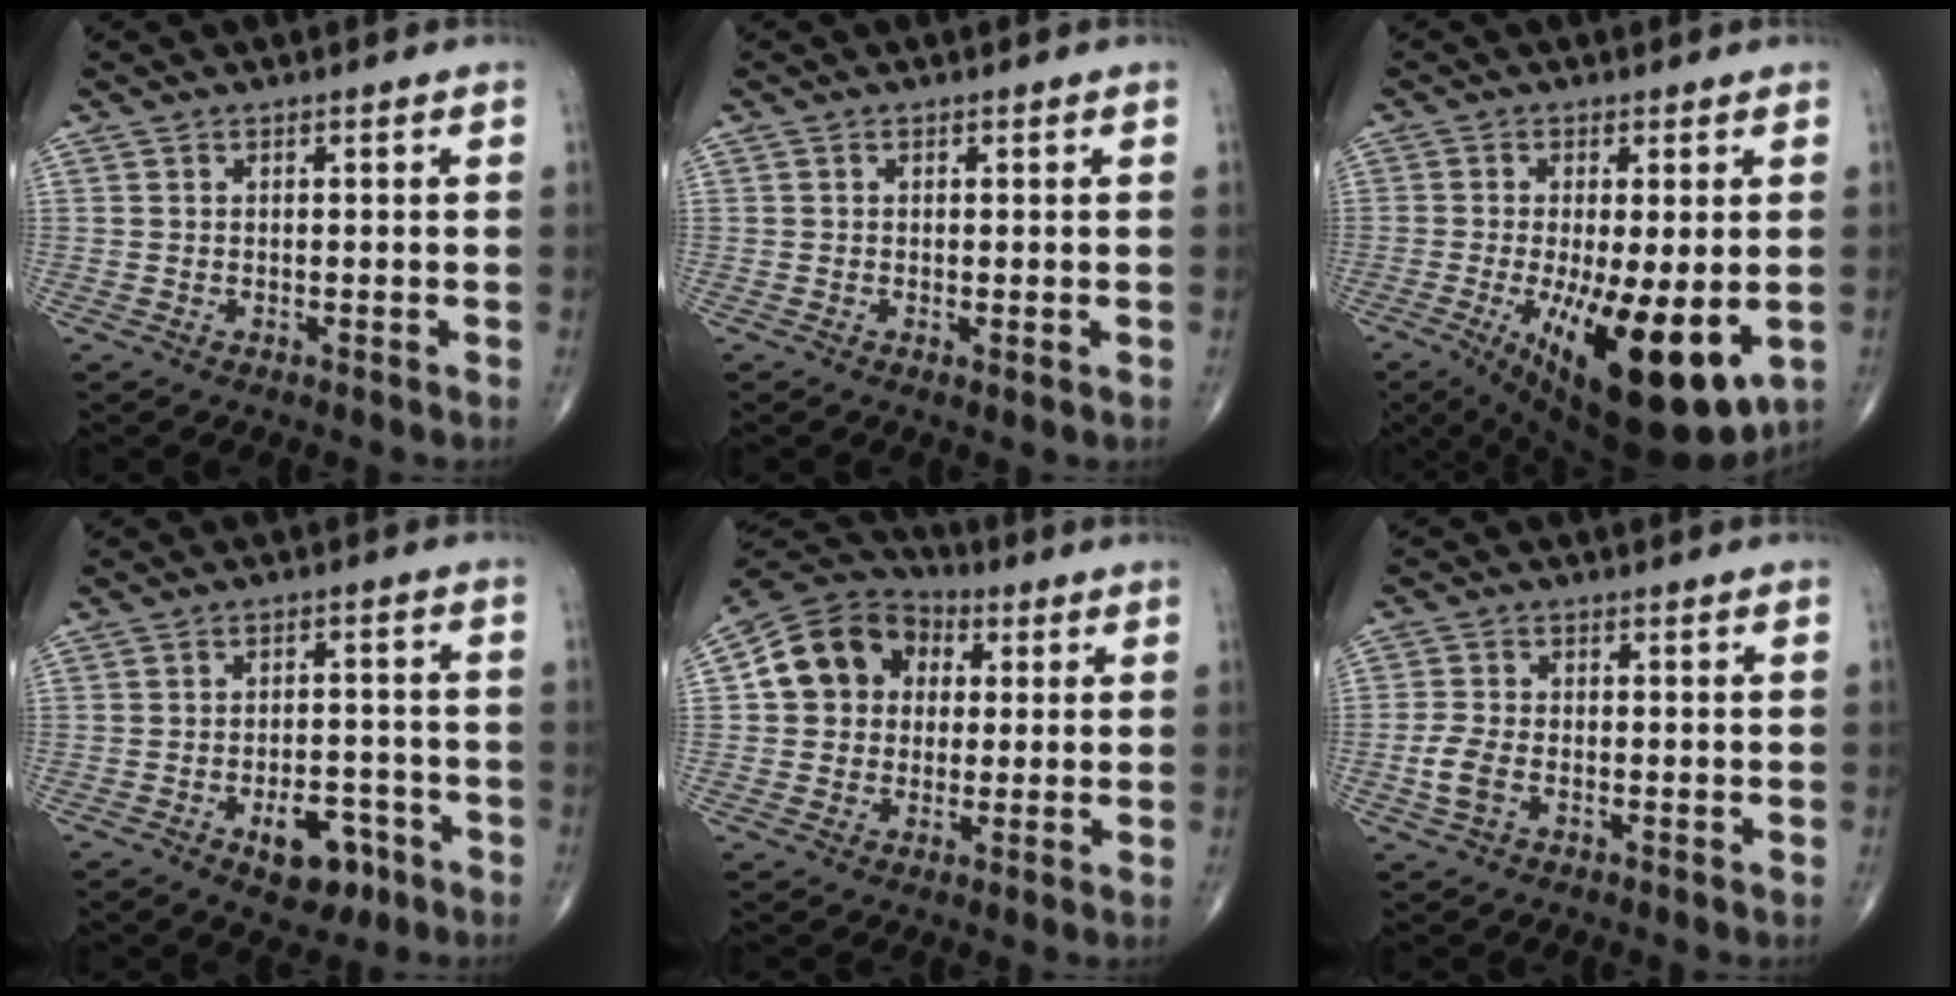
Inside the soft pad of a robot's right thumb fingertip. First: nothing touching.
{"total": 1.0, "force": [-0.1, 0.3, 0.9], "torque": [-0.015, -0.005, -0.004]}
{"total": 18.6, "force": [-4.9, 6.3, 16.8], "torque": [-0.247, -0.032, -0.055]}
{"total": 8.2, "force": [-4.2, 4.6, 5.3], "torque": [-0.050, 0.029, -0.057]}
{"total": 12.6, "force": [2.1, 10.7, 6.3], "torque": [-0.088, 0.017, 0.025]}
{"total": 4.7, "force": [-1.5, 2.8, 3.5], "torque": [-0.080, 0.009, -0.031]}